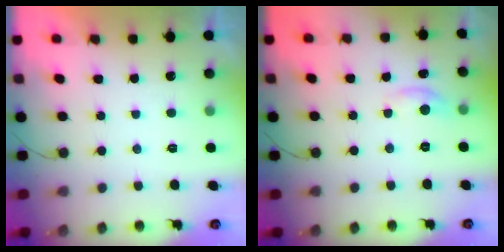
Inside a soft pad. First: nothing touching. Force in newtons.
{"total": 4.2, "press": 4.2, "slide": 0.1}